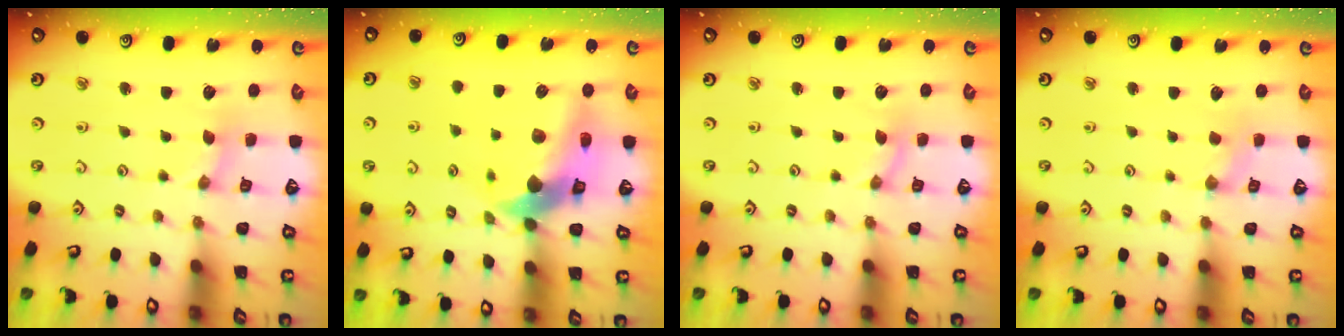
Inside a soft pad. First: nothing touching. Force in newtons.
{"total": 13.7, "press": 13.6, "slide": 1.9}
{"total": 0.0}
{"total": 0.0}